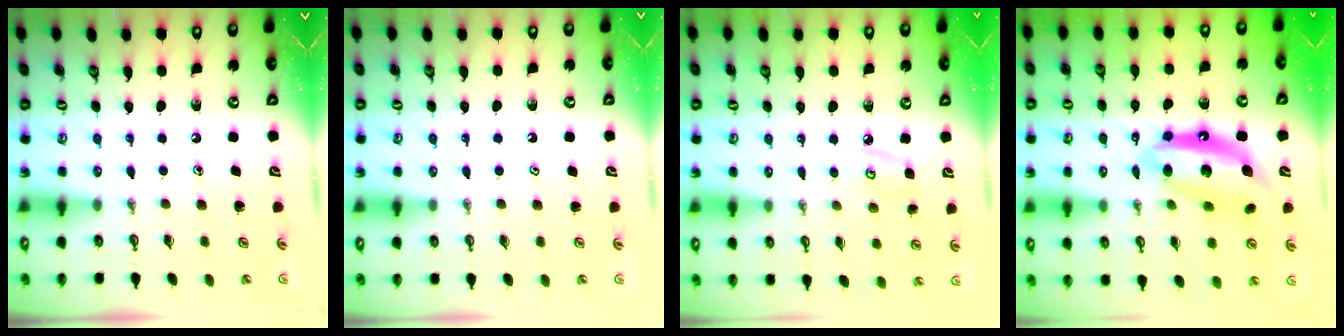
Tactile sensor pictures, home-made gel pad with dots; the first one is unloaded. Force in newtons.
{"total": 0.8, "press": 0.2, "slide": 0.7}
{"total": 5.2, "press": 5.1, "slide": 0.5}
{"total": 13.1, "press": 13.1, "slide": 0.9}